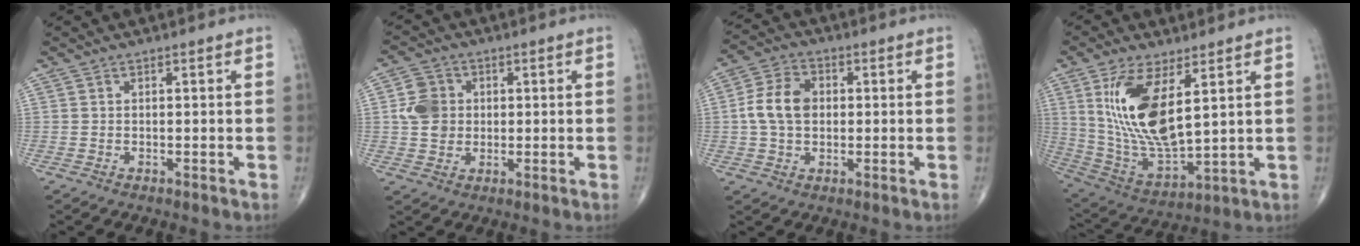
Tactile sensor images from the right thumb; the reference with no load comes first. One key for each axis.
{"total": 6.6, "fx": 0.6, "fy": 5.7, "fz": 3.2, "tx": -0.043, "ty": 0.004, "tz": 0.009}
{"total": 8.6, "fx": 0.5, "fy": 6.2, "fz": 6.0, "tx": -0.104, "ty": 0.017, "tz": 0.003}
{"total": 17.1, "fx": 5.3, "fy": 7.0, "fz": 14.7, "tx": -0.285, "ty": -0.028, "tz": 0.120}